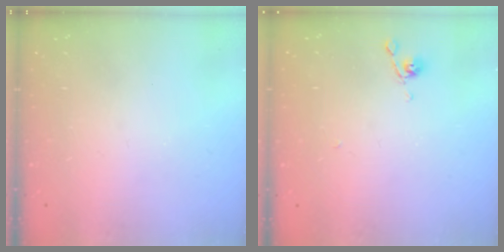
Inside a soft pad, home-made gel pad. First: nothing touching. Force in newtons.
{"total": 4.3, "press": 4.3, "slide": 0.2}